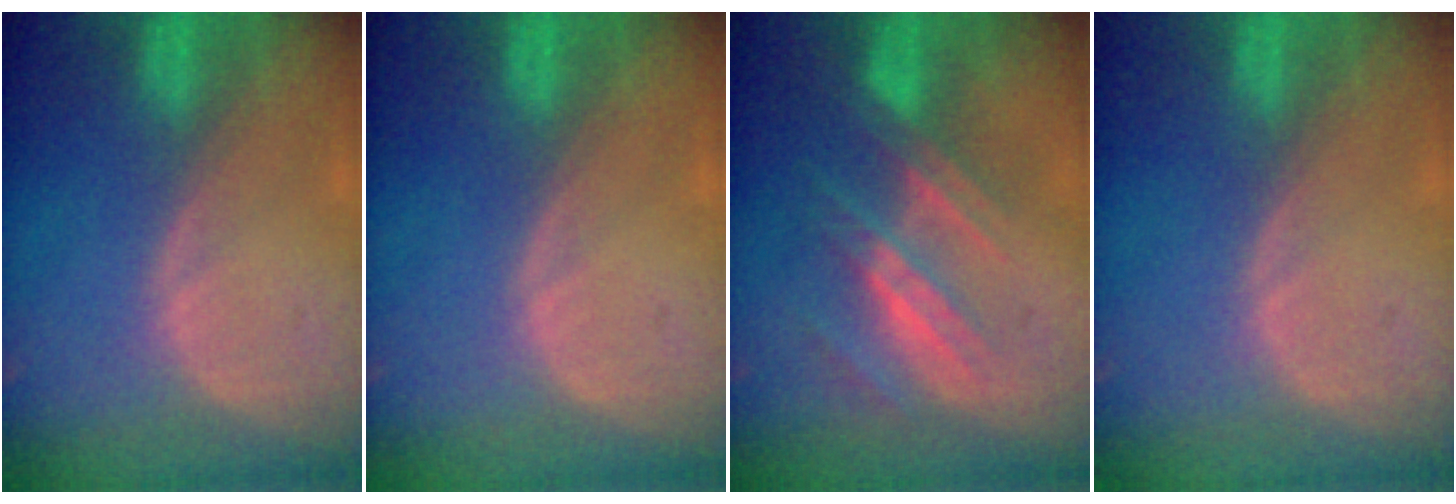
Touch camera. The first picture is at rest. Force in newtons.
{"total": 0.0}
{"total": 7.2, "press": 6.5, "slide": 3.1}
{"total": 0.0}